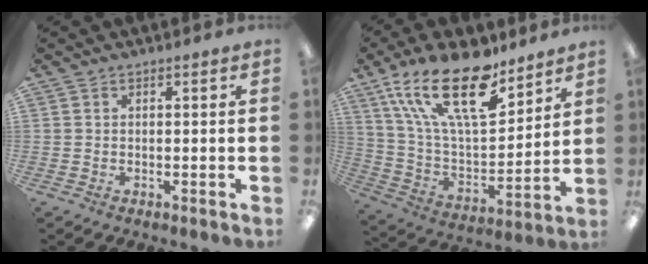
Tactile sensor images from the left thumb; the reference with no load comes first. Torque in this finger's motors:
{"motor_torque": [0.54, 0.29, 1.75, -1.02, 0.46]}